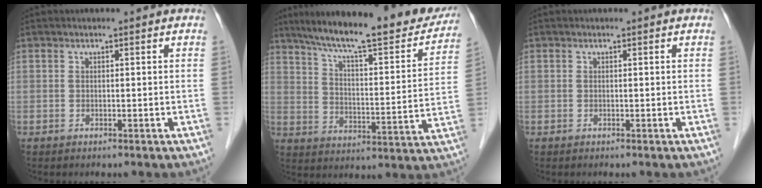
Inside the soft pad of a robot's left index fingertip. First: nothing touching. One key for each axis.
{"total": 24.2, "fx": 20.5, "fy": 3.7, "fz": 12.4, "tx": -0.191, "ty": -0.016, "tz": 0.281}
{"total": 0.0}